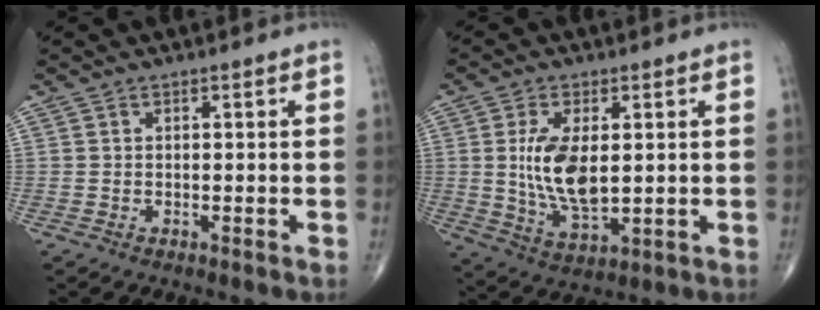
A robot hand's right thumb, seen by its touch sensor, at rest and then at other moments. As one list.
[{"total": 11.1, "force": [1.1, 5.4, 9.7], "torque": [-0.183, -0.019, 0.030]}]